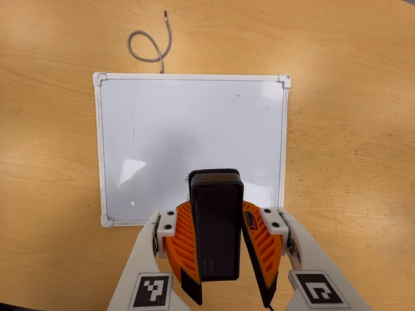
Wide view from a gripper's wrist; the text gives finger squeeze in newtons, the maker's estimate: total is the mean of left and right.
{"total": 8.0, "left": 7.8, "right": 8.1}